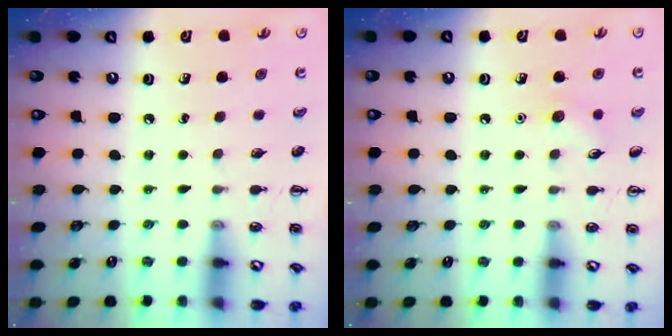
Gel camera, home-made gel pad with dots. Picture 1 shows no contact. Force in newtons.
{"total": 5.5, "press": 5.2, "slide": 1.6}